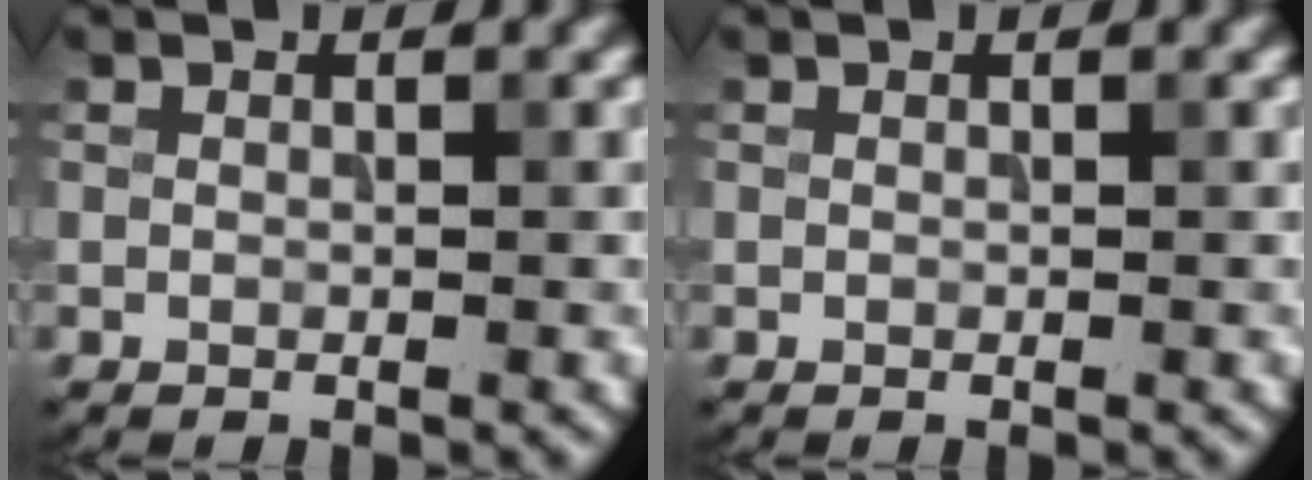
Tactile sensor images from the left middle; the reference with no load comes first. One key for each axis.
{"total": 0.0}